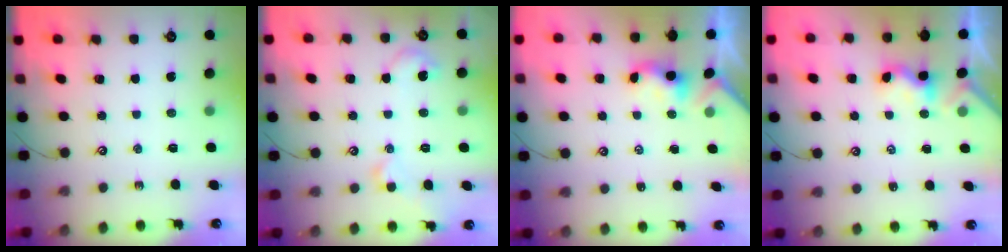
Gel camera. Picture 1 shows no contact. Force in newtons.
{"total": 2.7, "press": 2.7, "slide": 0.0}
{"total": 0.0}
{"total": 1.6, "press": 1.5, "slide": 0.5}